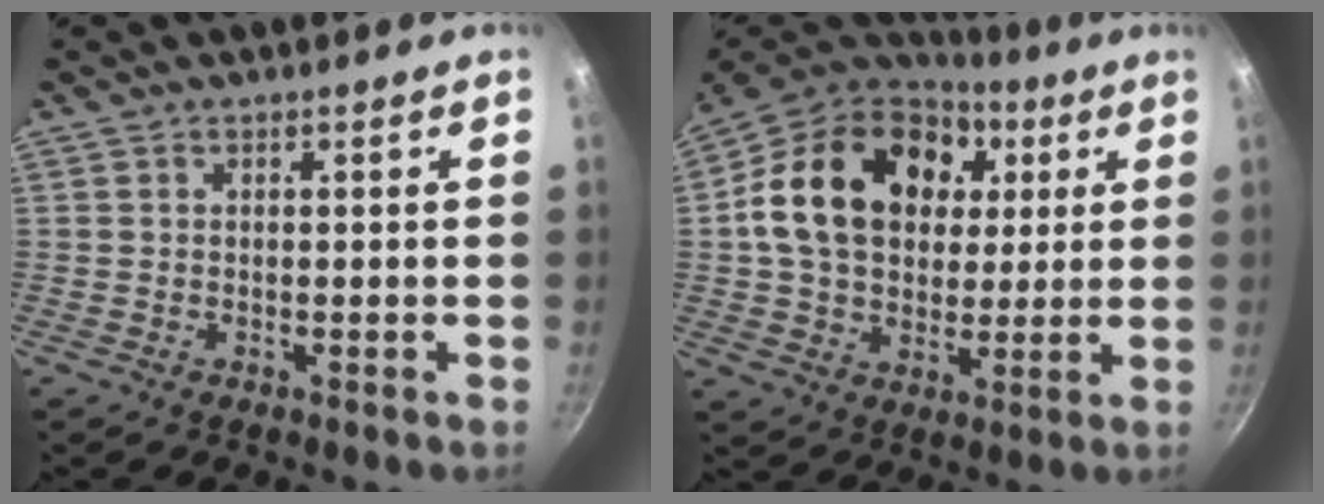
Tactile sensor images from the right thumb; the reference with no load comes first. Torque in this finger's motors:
{"motor_torque": [1.01, 4.00, 0.75, 0.65, 0.20]}